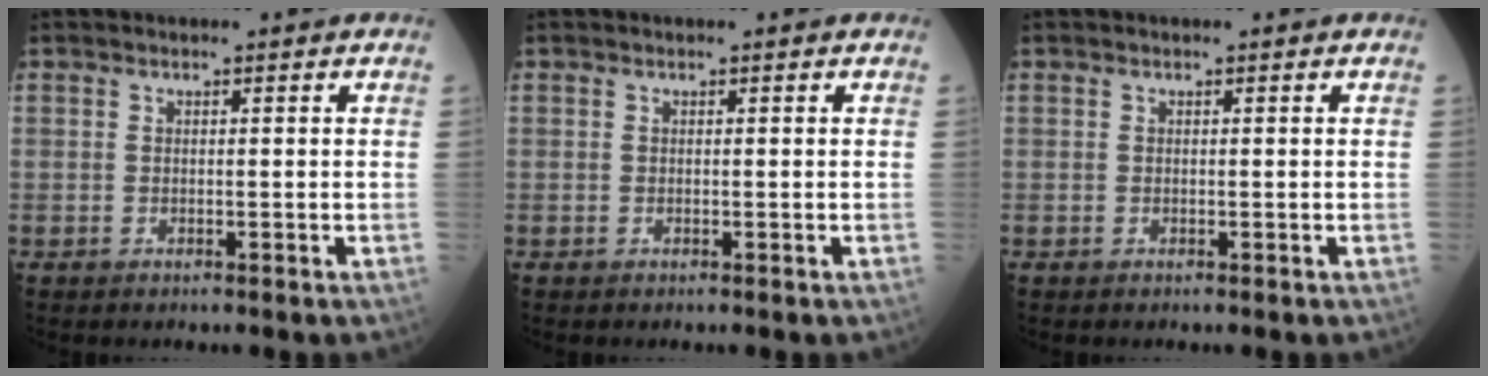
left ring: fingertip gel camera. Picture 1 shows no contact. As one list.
[{"total": 0.0}, {"total": 0.0}]